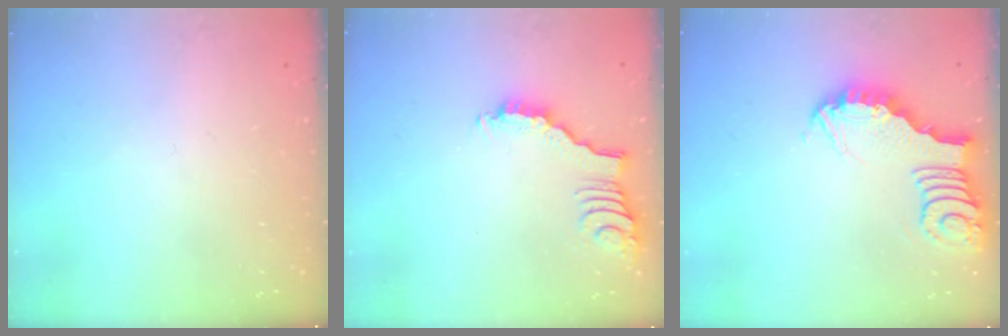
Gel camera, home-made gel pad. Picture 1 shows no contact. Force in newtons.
{"total": 2.8, "press": 2.8, "slide": 0.3}
{"total": 3.8, "press": 3.8, "slide": 0.3}